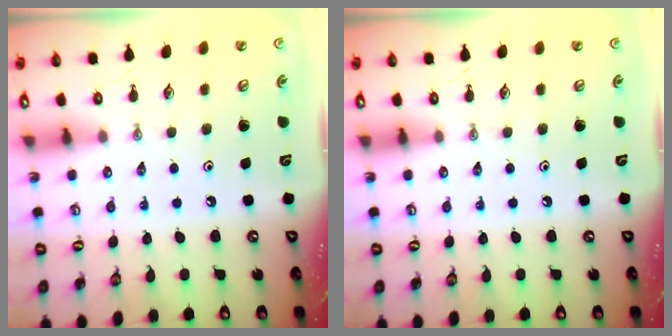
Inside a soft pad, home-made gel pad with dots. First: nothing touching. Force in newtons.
{"total": 0.0}